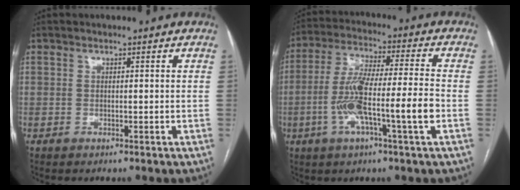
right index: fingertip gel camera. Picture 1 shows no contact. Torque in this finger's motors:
{"motor_torque": [1.44, 0.09, 0.60, 0.21]}